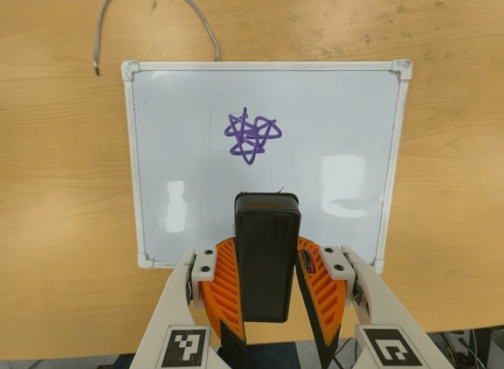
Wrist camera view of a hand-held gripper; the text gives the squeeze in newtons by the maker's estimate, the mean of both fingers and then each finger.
{"total": 8.4, "left": 6.7, "right": 10.1}